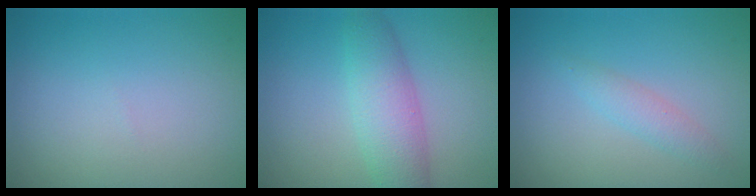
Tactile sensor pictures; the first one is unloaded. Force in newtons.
{"total": 4.5, "press": 4.5, "slide": 0.1}
{"total": 1.6, "press": 1.6, "slide": 0.0}